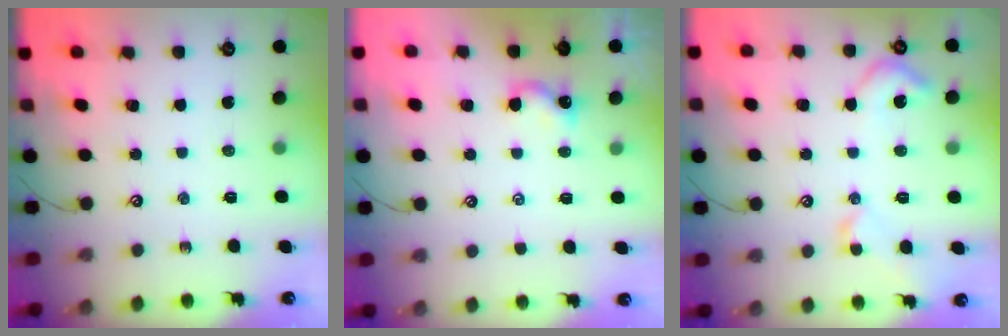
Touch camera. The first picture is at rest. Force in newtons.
{"total": 0.8, "press": 0.7, "slide": 0.3}
{"total": 5.2, "press": 5.0, "slide": 1.1}